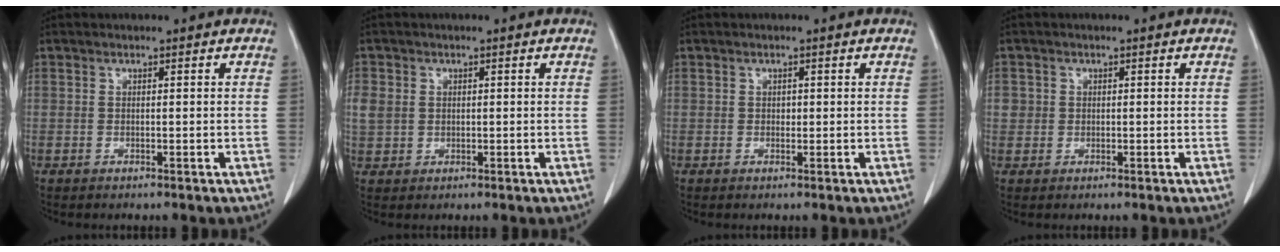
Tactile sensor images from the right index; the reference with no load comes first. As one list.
[{"total": 4.2, "force": [0.7, 3.6, 1.9], "torque": [-0.054, 0.010, 0.020]}, {"total": 0.7, "force": [0.1, 0.6, 0.4], "torque": [-0.006, 0.001, 0.000]}, {"total": 1.9, "force": [0.3, 1.8, 0.3], "torque": [0.005, 0.002, 0.004]}]